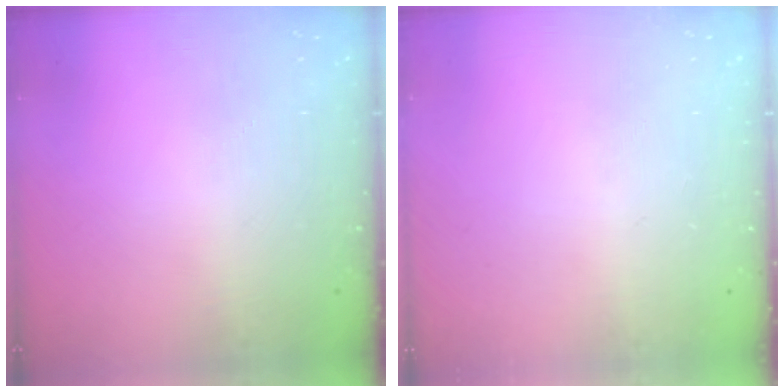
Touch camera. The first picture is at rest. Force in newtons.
{"total": 0.0}